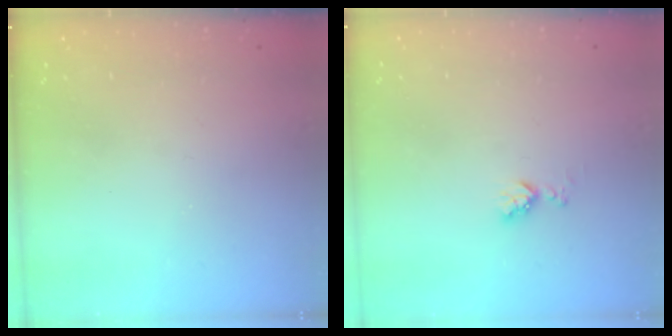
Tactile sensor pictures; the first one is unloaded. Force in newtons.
{"total": 3.7, "press": 3.7, "slide": 0.6}